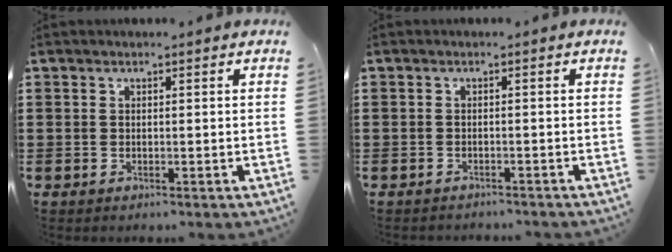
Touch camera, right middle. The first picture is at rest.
{"total": 0.9, "force": [-0.9, 0.0, 0.0], "torque": [-0.003, -0.001, -0.018]}